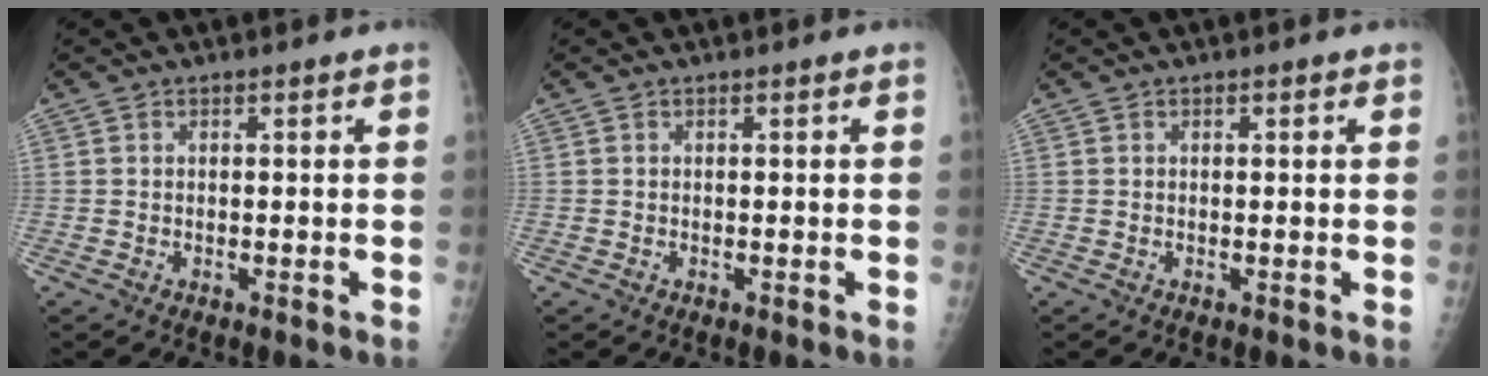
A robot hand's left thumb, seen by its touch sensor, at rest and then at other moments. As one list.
[{"total": 0.0}, {"total": 0.6, "force": [0.3, 0.3, 0.5], "torque": [-0.007, 0.000, 0.003]}]